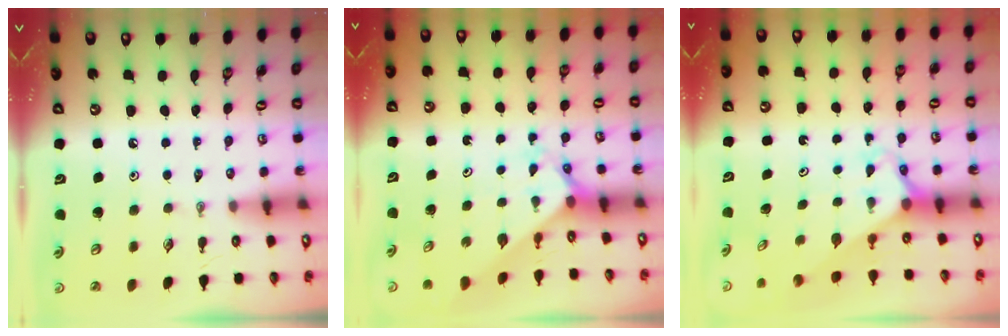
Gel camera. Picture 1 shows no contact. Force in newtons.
{"total": 2.5, "press": 2.5, "slide": 0.3}
{"total": 2.4, "press": 2.4, "slide": 0.2}